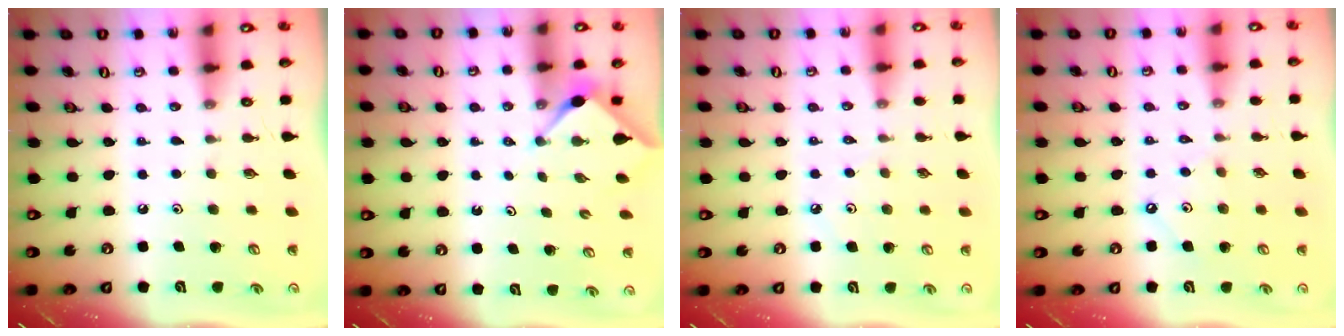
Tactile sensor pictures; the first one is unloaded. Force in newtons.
{"total": 2.9, "press": 2.9, "slide": 0.3}
{"total": 2.3, "press": 2.2, "slide": 0.5}
{"total": 7.1, "press": 7.0, "slide": 0.9}